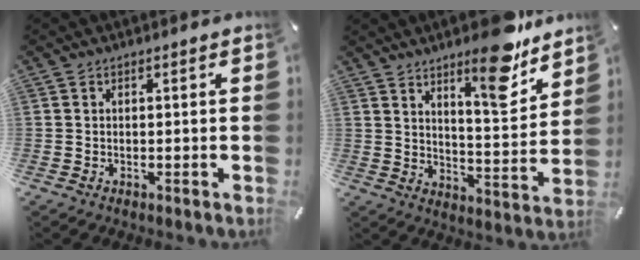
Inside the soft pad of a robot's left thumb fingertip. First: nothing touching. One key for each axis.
{"total": 13.9, "fx": 10.7, "fy": 3.5, "fz": 8.2, "tx": -0.106, "ty": -0.084, "tz": 0.177}